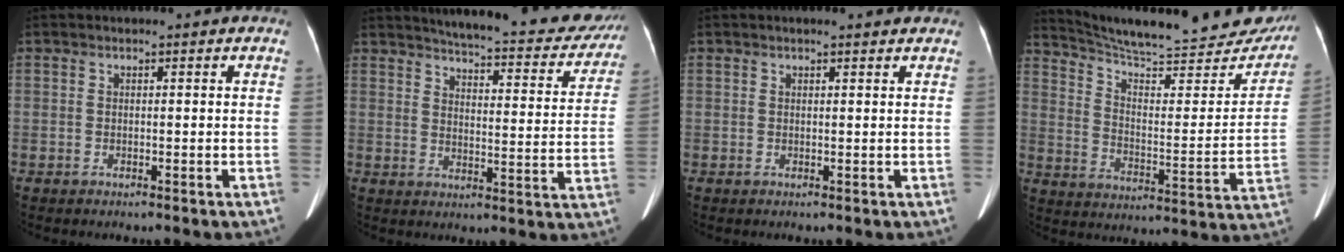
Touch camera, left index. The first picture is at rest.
{"total": 23.2, "force": [21.1, 4.5, 8.3], "torque": [-0.101, -0.055, 0.245]}
{"total": 2.3, "force": [2.0, 0.5, 1.0], "torque": [-0.016, 0.011, 0.022]}
{"total": 27.9, "force": [25.3, 4.3, 10.9], "torque": [-0.165, -0.065, 0.330]}